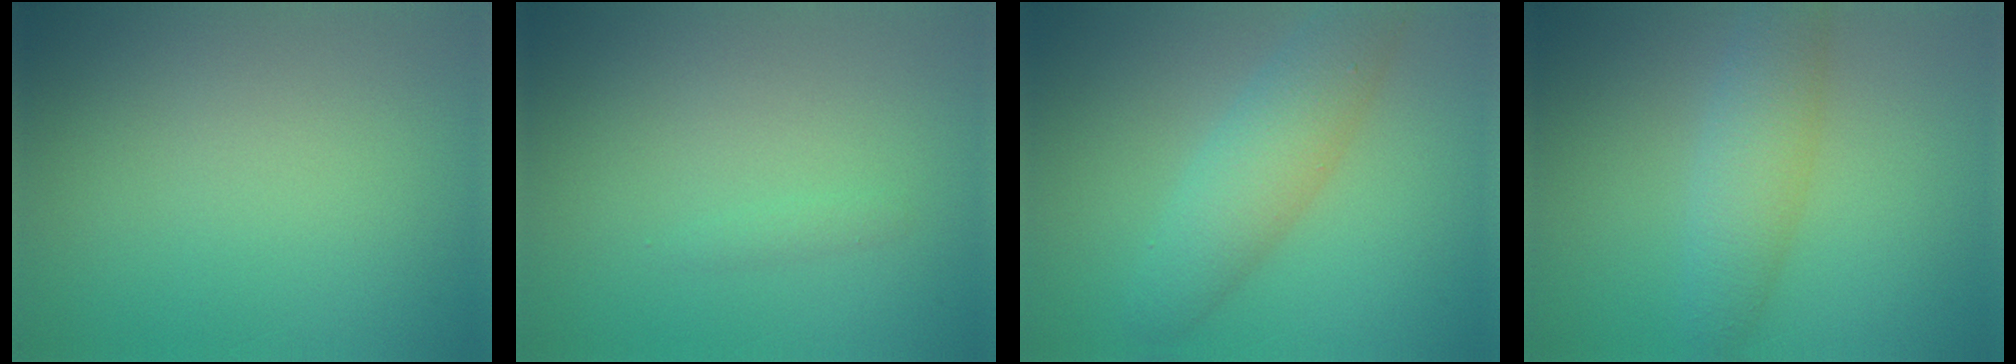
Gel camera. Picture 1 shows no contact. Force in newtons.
{"total": 0.6, "press": 0.6, "slide": 0.0}
{"total": 4.5, "press": 4.5, "slide": 0.1}
{"total": 3.7, "press": 3.7, "slide": 0.0}